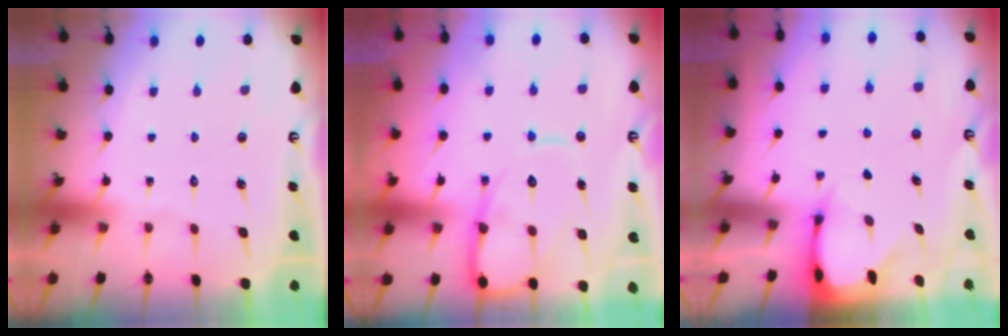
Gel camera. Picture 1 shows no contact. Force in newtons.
{"total": 11.9, "press": 11.8, "slide": 1.3}
{"total": 2.7, "press": 2.6, "slide": 0.4}